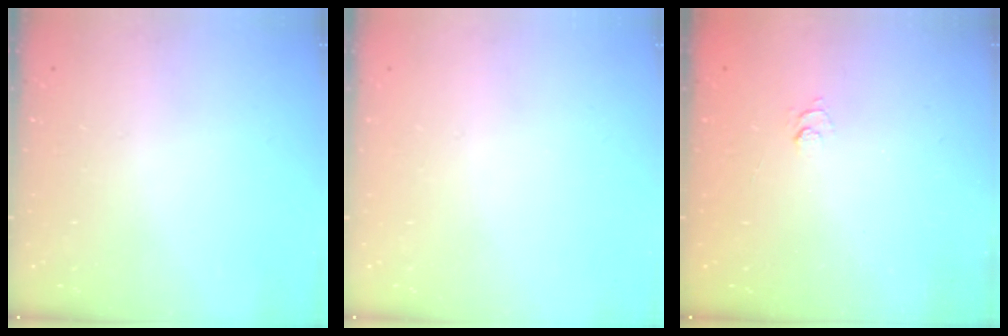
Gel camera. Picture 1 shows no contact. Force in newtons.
{"total": 0.0}
{"total": 1.9, "press": 1.5, "slide": 1.3}